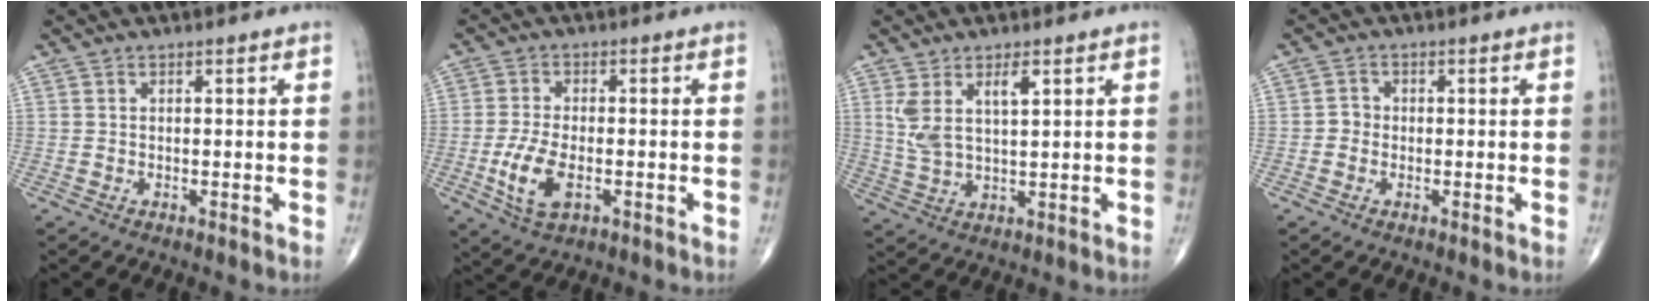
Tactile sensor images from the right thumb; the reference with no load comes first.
{"total": 7.6, "force": [-2.1, 3.7, 6.3], "torque": [-0.134, 0.001, -0.036]}
{"total": 7.1, "force": [2.9, 2.8, 5.9], "torque": [-0.119, -0.008, 0.066]}
{"total": 1.8, "force": [-0.4, 1.7, 0.6], "torque": [0.002, 0.007, -0.012]}